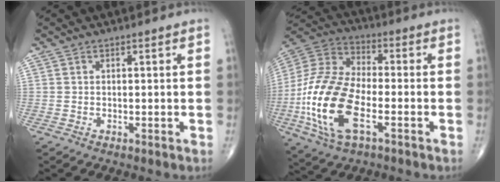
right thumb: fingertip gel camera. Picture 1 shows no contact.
{"total": 20.1, "force": [-5.7, 9.7, 16.7], "torque": [-0.359, 0.017, -0.105]}